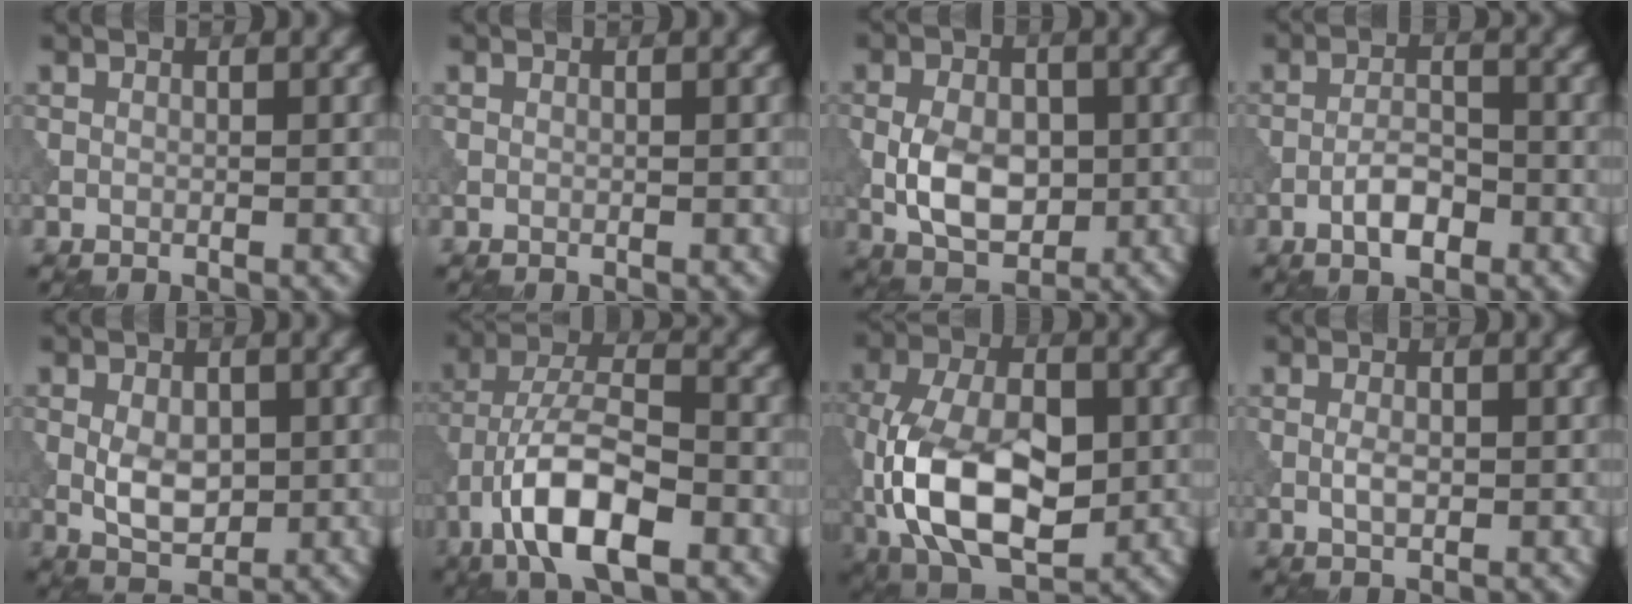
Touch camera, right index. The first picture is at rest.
{"total": 0.0}
{"total": 5.6, "force": [-0.7, 3.6, 4.3], "torque": [-0.078, -0.003, -0.015]}
{"total": 3.1, "force": [-1.6, 1.2, 2.4], "torque": [-0.042, 0.005, -0.033]}
{"total": 3.8, "force": [-0.1, 2.4, 3.0], "torque": [-0.054, -0.001, 0.000]}
{"total": 9.5, "force": [-4.3, 3.6, 7.6], "torque": [-0.137, 0.013, -0.085]}
{"total": 13.0, "force": [-2.7, 7.3, 10.4], "torque": [-0.204, -0.004, -0.057]}
{"total": 1.6, "force": [-0.2, 0.8, 1.4], "torque": [-0.029, 0.000, -0.005]}